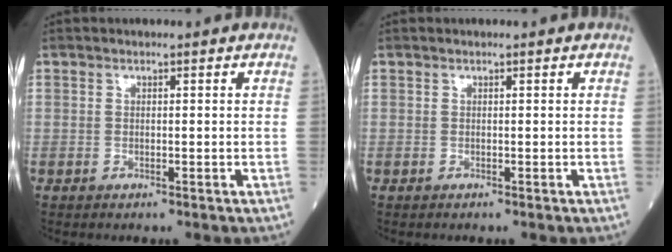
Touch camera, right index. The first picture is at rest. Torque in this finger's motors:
{"motor_torque": [0.08, 0.02, 0.03, -0.01]}